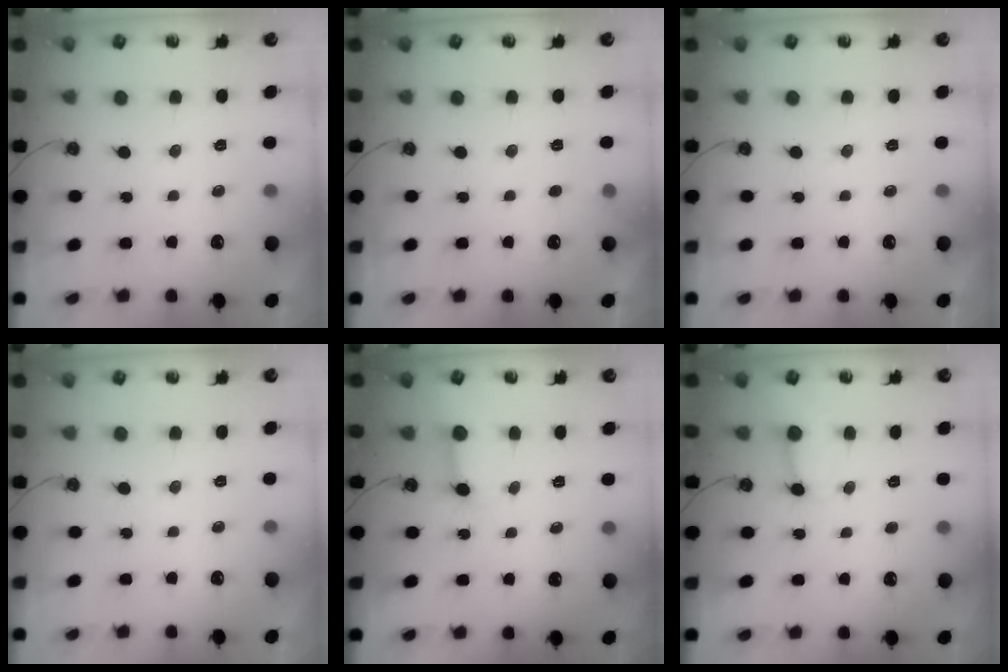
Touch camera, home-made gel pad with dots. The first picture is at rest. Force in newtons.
{"total": 3.2, "press": 3.2, "slide": 0.5}
{"total": 0.0}
{"total": 0.0}
{"total": 3.6, "press": 3.6, "slide": 0.4}
{"total": 3.0, "press": 2.9, "slide": 0.3}